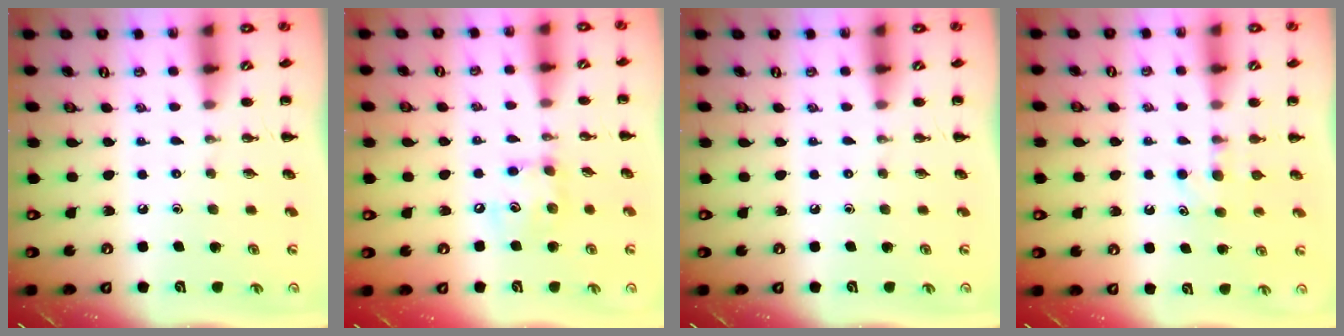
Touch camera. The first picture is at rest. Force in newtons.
{"total": 8.2, "press": 8.2, "slide": 0.9}
{"total": 0.0}
{"total": 4.7, "press": 4.5, "slide": 1.1}